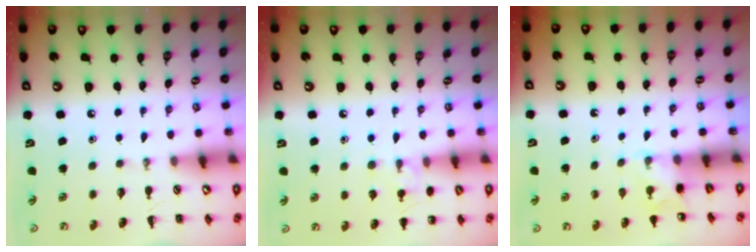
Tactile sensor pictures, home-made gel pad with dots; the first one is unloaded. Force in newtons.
{"total": 8.6, "press": 8.4, "slide": 2.0}
{"total": 4.9, "press": 4.8, "slide": 1.0}